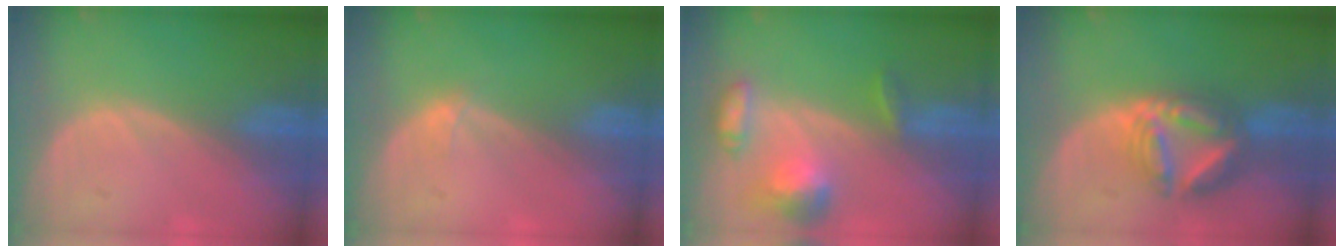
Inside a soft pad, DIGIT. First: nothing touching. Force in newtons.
{"total": 0.7, "press": 0.7, "slide": 0.1}
{"total": 7.1, "press": 6.6, "slide": 2.6}
{"total": 7.6, "press": 7.6, "slide": 0.8}